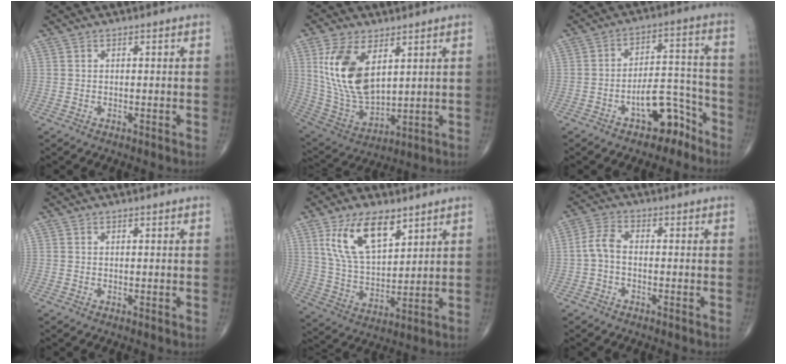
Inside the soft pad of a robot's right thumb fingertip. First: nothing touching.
{"total": 15.7, "force": [5.3, 8.5, 12.2], "torque": [-0.229, -0.025, 0.118]}
{"total": 9.6, "force": [-5.8, 4.8, 6.0], "torque": [-0.067, 0.069, -0.086]}
{"total": 0.0}
{"total": 14.1, "force": [7.5, 6.7, 9.9], "torque": [-0.164, -0.029, 0.151]}
{"total": 2.4, "force": [-0.8, 1.8, 1.3], "torque": [-0.017, 0.008, -0.025]}